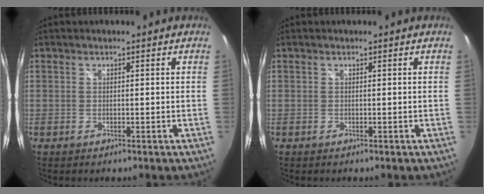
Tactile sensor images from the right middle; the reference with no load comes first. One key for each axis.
{"total": 0.0}